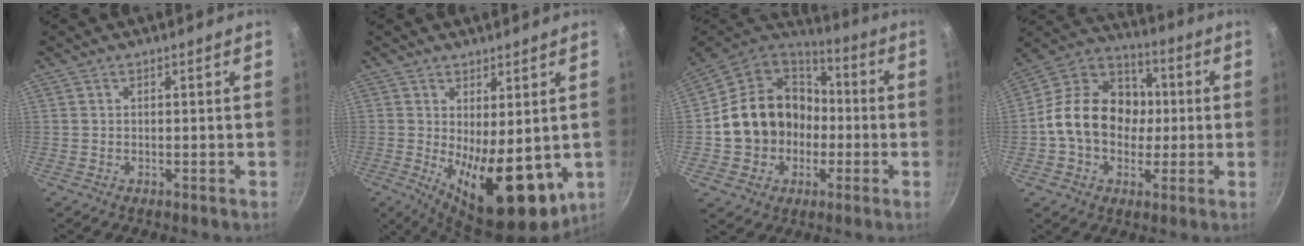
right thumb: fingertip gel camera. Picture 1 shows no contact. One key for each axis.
{"total": 14.9, "fx": -1.4, "fy": 6.6, "fz": 13.2, "tx": -0.166, "ty": -0.024, "tz": -0.005}
{"total": 18.7, "fx": -1.9, "fy": 16.1, "fz": 9.3, "tx": -0.135, "ty": 0.050, "tz": -0.028}
{"total": 17.6, "fx": -0.5, "fy": 13.9, "fz": 10.8, "tx": -0.139, "ty": 0.036, "tz": -0.027}